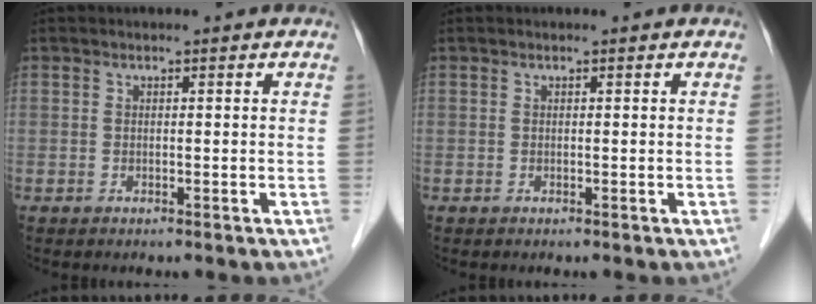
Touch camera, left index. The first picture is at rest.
{"total": 0.0}